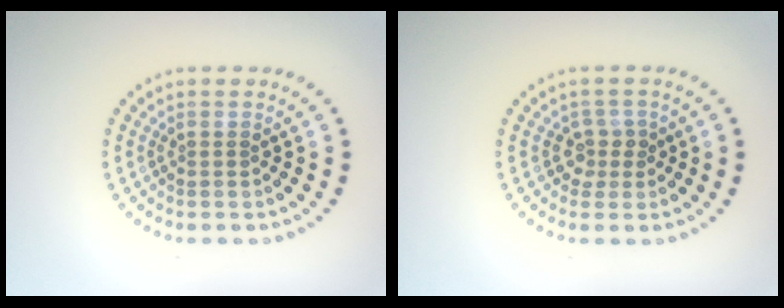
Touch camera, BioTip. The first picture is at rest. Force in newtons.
{"total": 1.7, "press": 1.3, "slide": 1.0}